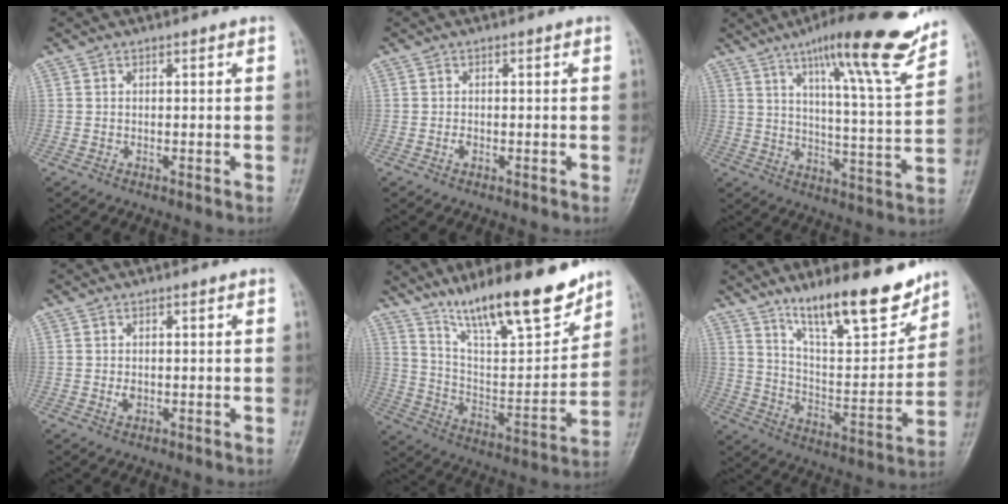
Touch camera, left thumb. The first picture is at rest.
{"total": 0.9, "force": [-0.3, 0.6, 0.6], "torque": [-0.011, 0.000, -0.006]}
{"total": 19.5, "force": [13.5, 2.2, 13.9], "torque": [-0.182, -0.070, 0.199]}
{"total": 1.5, "force": [-0.1, 1.1, 1.1], "torque": [-0.015, -0.001, 0.001]}
{"total": 20.3, "force": [15.2, 4.6, 12.7], "torque": [-0.172, -0.081, 0.263]}
{"total": 18.0, "force": [13.3, 4.7, 11.3], "torque": [-0.142, -0.085, 0.226]}